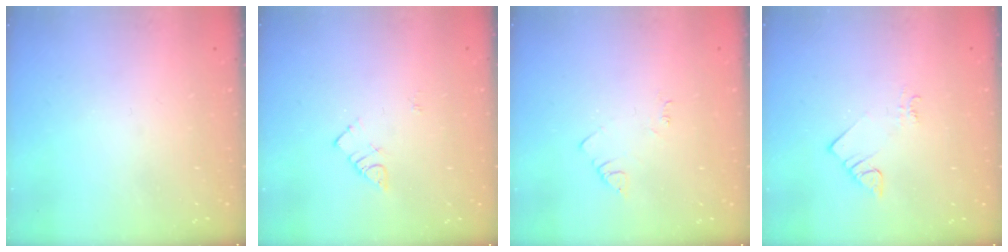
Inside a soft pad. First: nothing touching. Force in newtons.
{"total": 4.1, "press": 4.0, "slide": 0.7}
{"total": 2.7, "press": 2.7, "slide": 0.4}
{"total": 2.1, "press": 2.0, "slide": 0.5}